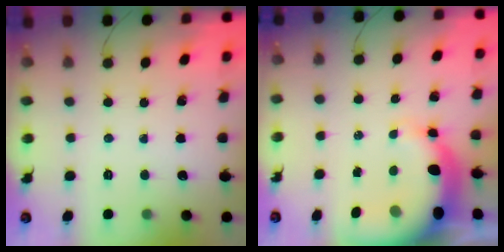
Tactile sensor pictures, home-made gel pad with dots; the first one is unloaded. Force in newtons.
{"total": 8.8, "press": 8.5, "slide": 2.2}